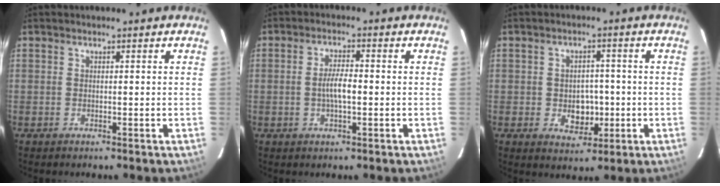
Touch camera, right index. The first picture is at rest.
{"total": 4.3, "force": [-0.6, 1.2, 4.0], "torque": [-0.076, 0.003, -0.009]}
{"total": 5.8, "force": [-1.1, 4.5, 3.4], "torque": [-0.062, 0.004, -0.005]}